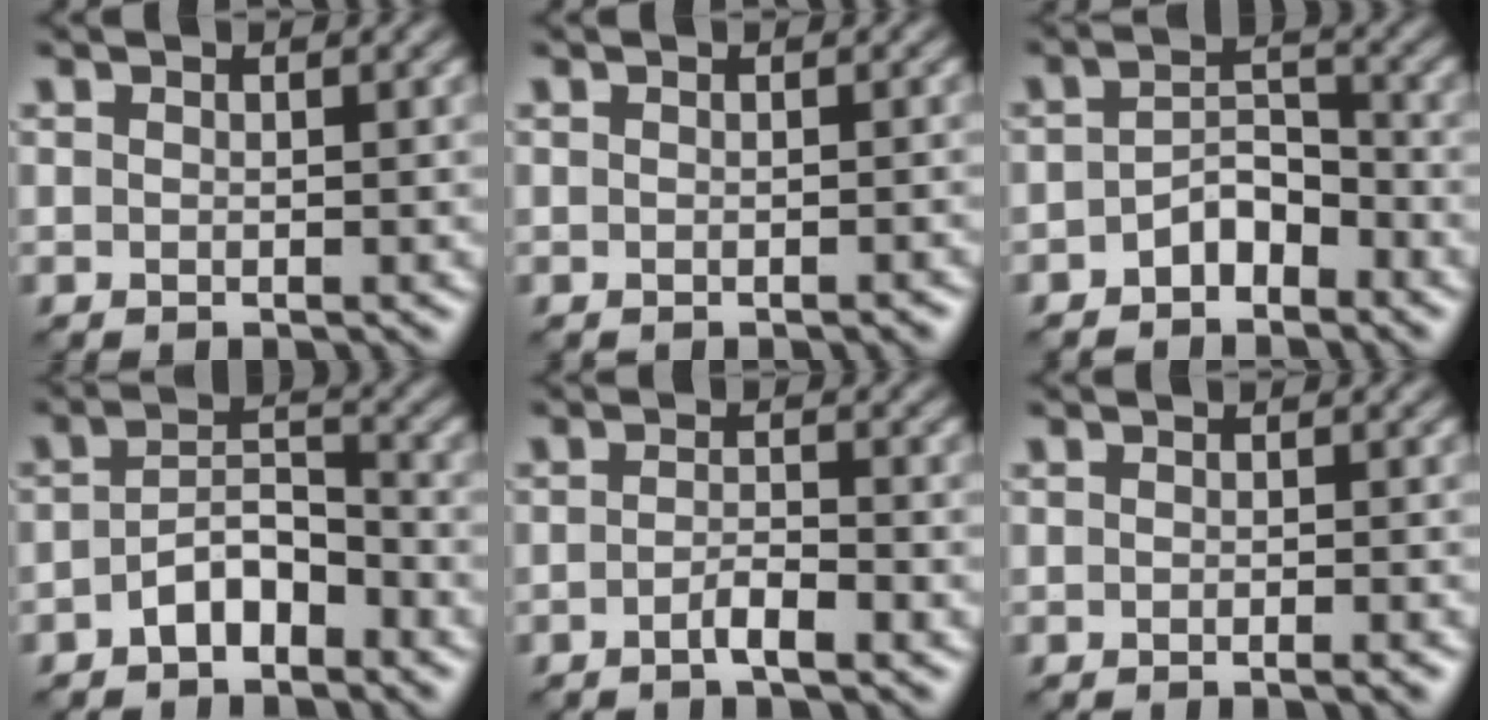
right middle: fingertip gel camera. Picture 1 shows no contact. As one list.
[{"total": 0.6, "force": [-0.5, 0.1, 0.4], "torque": [-0.004, 0.001, -0.005]}, {"total": 3.0, "force": [-1.8, 1.6, 1.7], "torque": [-0.029, 0.013, -0.034]}, {"total": 3.6, "force": [-2.0, 1.8, 2.4], "torque": [-0.043, 0.012, -0.037]}, {"total": 2.0, "force": [-1.1, 0.4, 1.7], "torque": [-0.030, 0.003, -0.022]}, {"total": 1.2, "force": [-0.7, 0.2, 0.9], "torque": [-0.010, -0.001, -0.011]}]